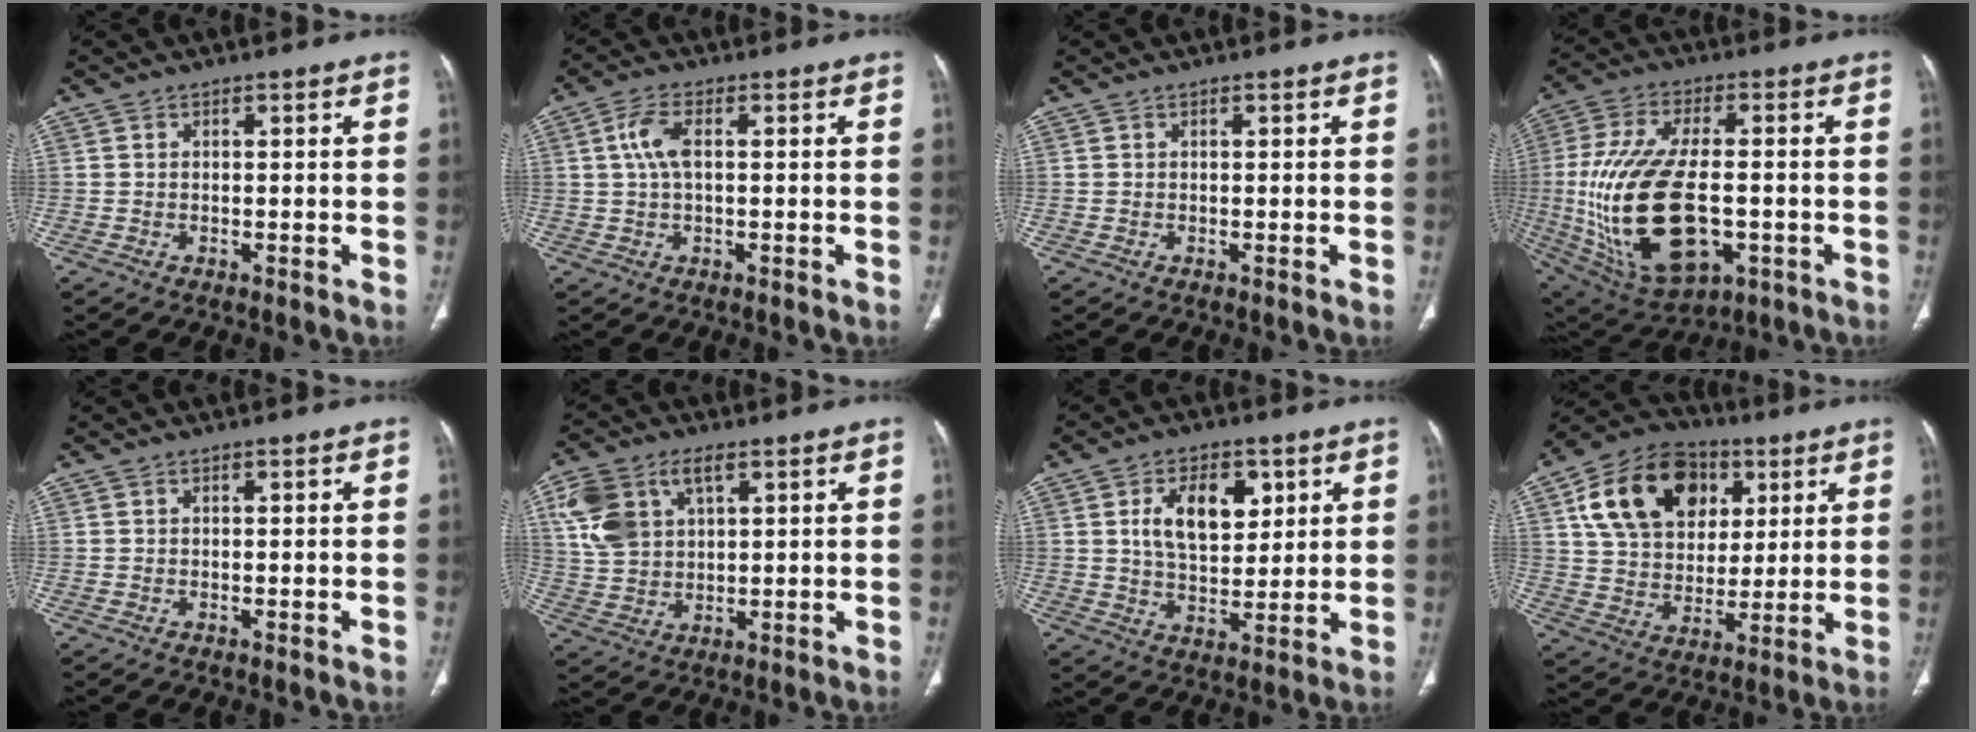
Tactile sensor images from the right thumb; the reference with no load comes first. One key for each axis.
{"total": 5.1, "fx": 1.0, "fy": 2.1, "fz": 4.6, "tx": -0.112, "ty": 0.011, "tz": 0.019}
{"total": 0.0}
{"total": 24.6, "fx": -3.6, "fy": 12.6, "fz": 20.9, "tx": -0.432, "ty": -0.002, "tz": -0.034}
{"total": 0.0}
{"total": 11.8, "fx": 4.8, "fy": 7.2, "fz": 8.1, "tx": -0.166, "ty": 0.003, "tz": 0.096}
{"total": 11.3, "fx": 3.7, "fy": 6.7, "fz": 8.3, "tx": -0.108, "ty": -0.016, "tz": 0.069}
{"total": 20.0, "fx": 7.3, "fy": 14.4, "fz": 11.9, "tx": -0.185, "ty": -0.001, "tz": 0.125}